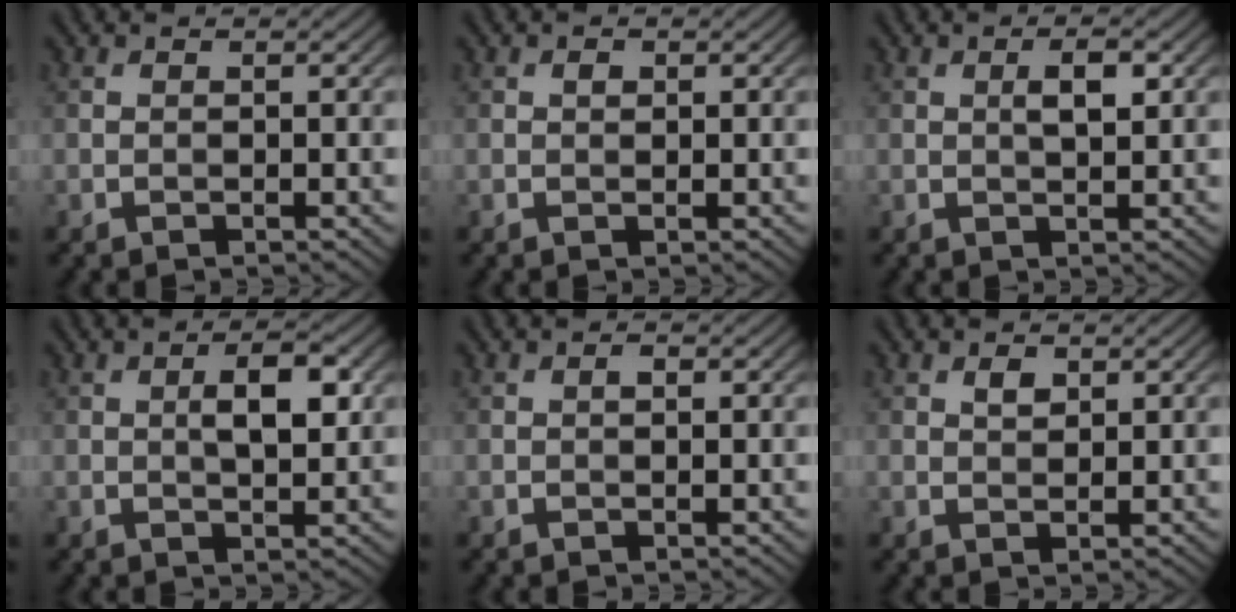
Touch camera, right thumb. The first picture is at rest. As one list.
[{"total": 0.6, "force": [0.2, 0.5, 0.3], "torque": [-0.004, -0.001, 0.002]}, {"total": 2.5, "force": [0.6, 0.9, 2.3], "torque": [-0.038, 0.000, 0.010]}, {"total": 4.2, "force": [0.7, 1.7, 3.8], "torque": [-0.065, 0.002, 0.011]}, {"total": 0.7, "force": [0.1, 0.3, 0.6], "torque": [-0.009, 0.000, 0.001]}, {"total": 1.4, "force": [0.7, 1.0, 0.8], "torque": [-0.012, -0.001, 0.014]}]